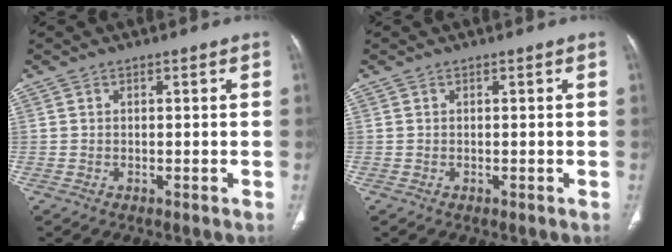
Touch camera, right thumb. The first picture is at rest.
{"total": 0.0}